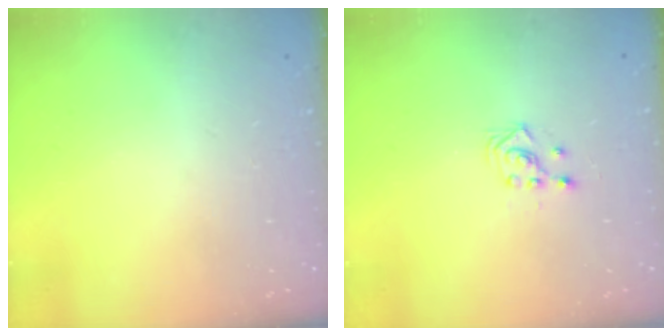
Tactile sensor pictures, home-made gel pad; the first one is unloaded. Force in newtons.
{"total": 2.9, "press": 2.7, "slide": 1.0}